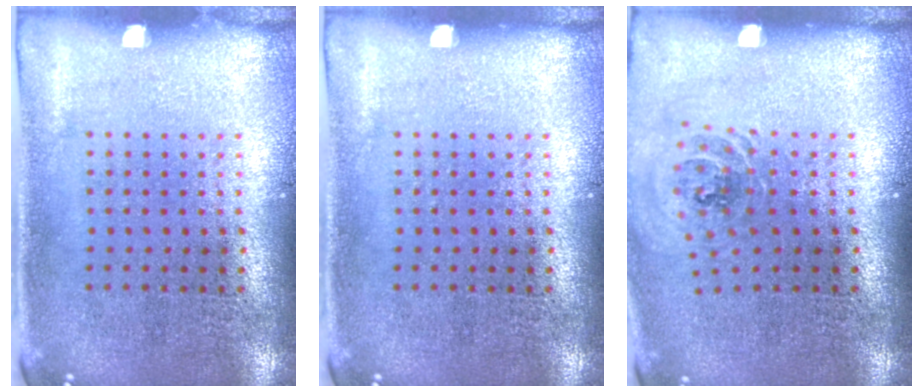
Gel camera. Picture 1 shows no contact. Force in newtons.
{"total": 0.0}
{"total": 0.9, "press": 0.9, "slide": 0.1}